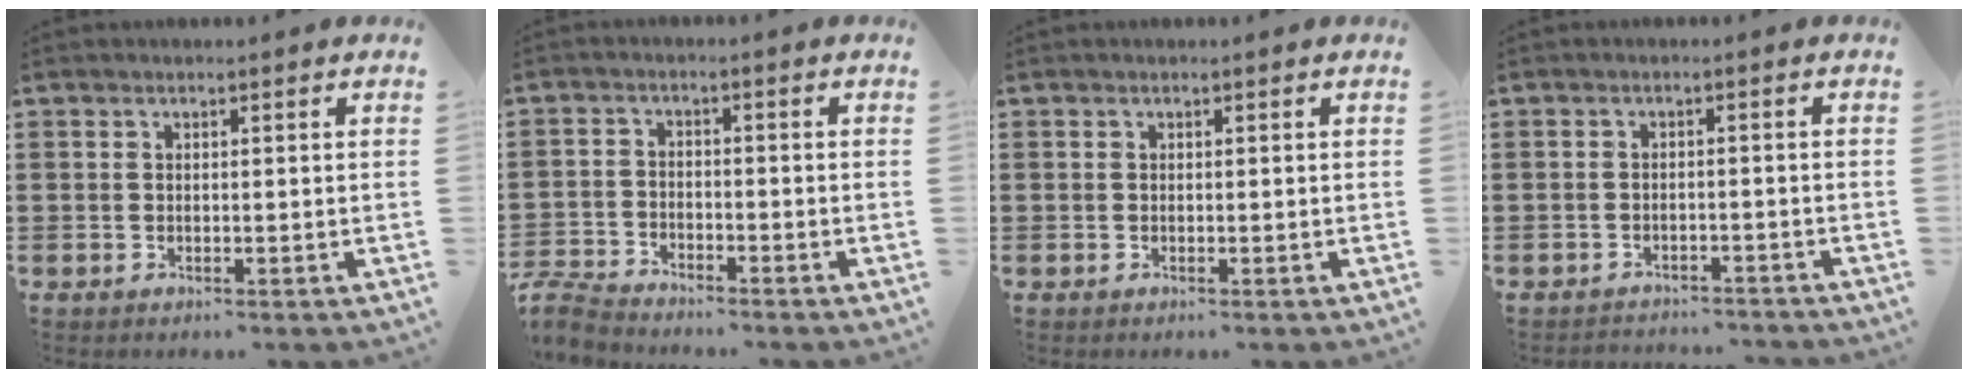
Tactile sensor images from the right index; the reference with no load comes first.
{"total": 4.0, "force": [-3.9, 0.5, 0.5], "torque": [-0.026, -0.002, -0.085]}
{"total": 0.0}
{"total": 1.9, "force": [-1.9, 0.1, 0.0], "torque": [-0.008, 0.000, -0.041]}